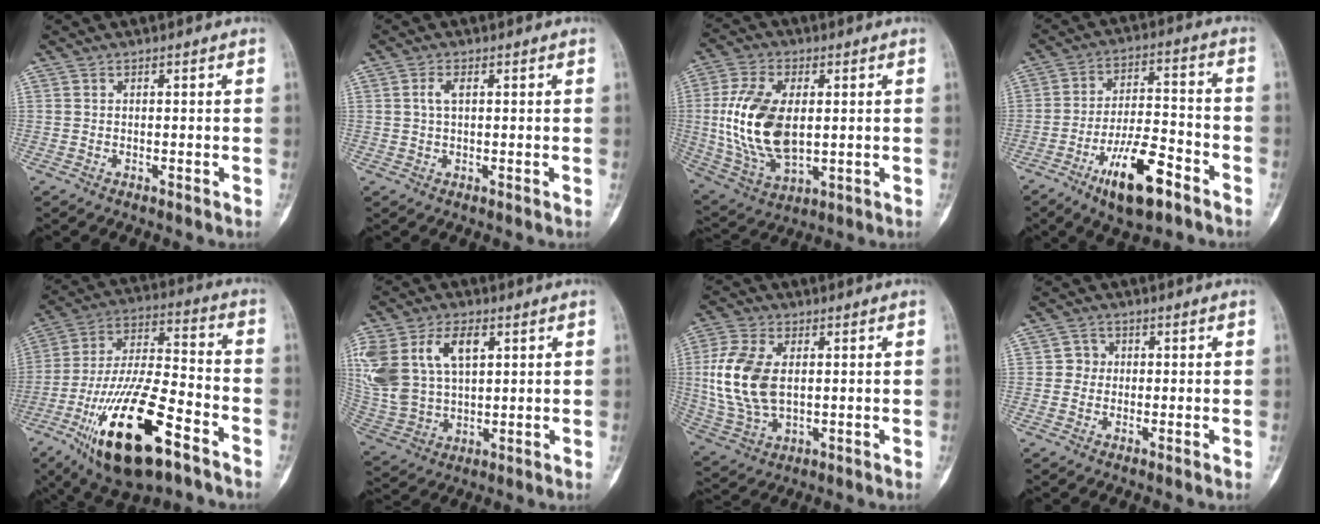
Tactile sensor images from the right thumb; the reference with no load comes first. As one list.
[{"total": 2.2, "force": [0.5, 1.1, 1.9], "torque": [-0.043, 0.006, 0.009]}, {"total": 17.3, "force": [0.9, 9.8, 14.2], "torque": [-0.281, -0.007, 0.029]}, {"total": 13.9, "force": [-7.8, 4.9, 10.4], "torque": [-0.172, 0.048, -0.129]}, {"total": 24.0, "force": [-12.0, 8.5, 19.0], "torque": [-0.379, 0.053, -0.206]}, {"total": 19.2, "force": [6.6, 12.0, 13.5], "torque": [-0.299, 0.004, 0.134]}, {"total": 13.9, "force": [1.4, 8.3, 11.1], "torque": [-0.236, -0.001, 0.034]}, {"total": 2.5, "force": [0.0, 2.4, 0.6], "torque": [0.008, 0.008, -0.007]}]